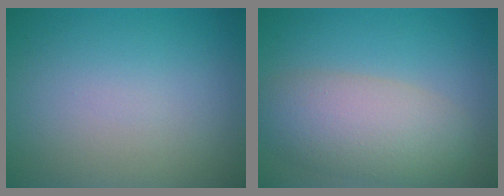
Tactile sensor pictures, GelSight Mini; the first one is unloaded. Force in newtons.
{"total": 6.4, "press": 6.4, "slide": 0.3}